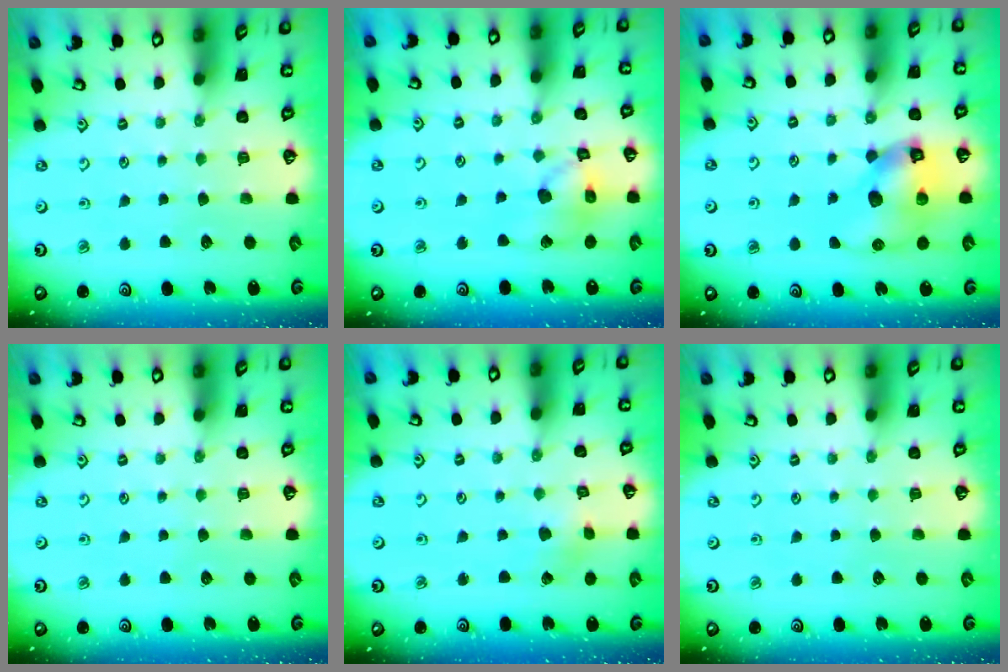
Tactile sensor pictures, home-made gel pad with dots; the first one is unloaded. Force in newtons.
{"total": 13.5, "press": 13.4, "slide": 1.9}
{"total": 13.6, "press": 13.4, "slide": 1.9}
{"total": 0.0}
{"total": 2.5, "press": 2.4, "slide": 0.3}
{"total": 0.0}